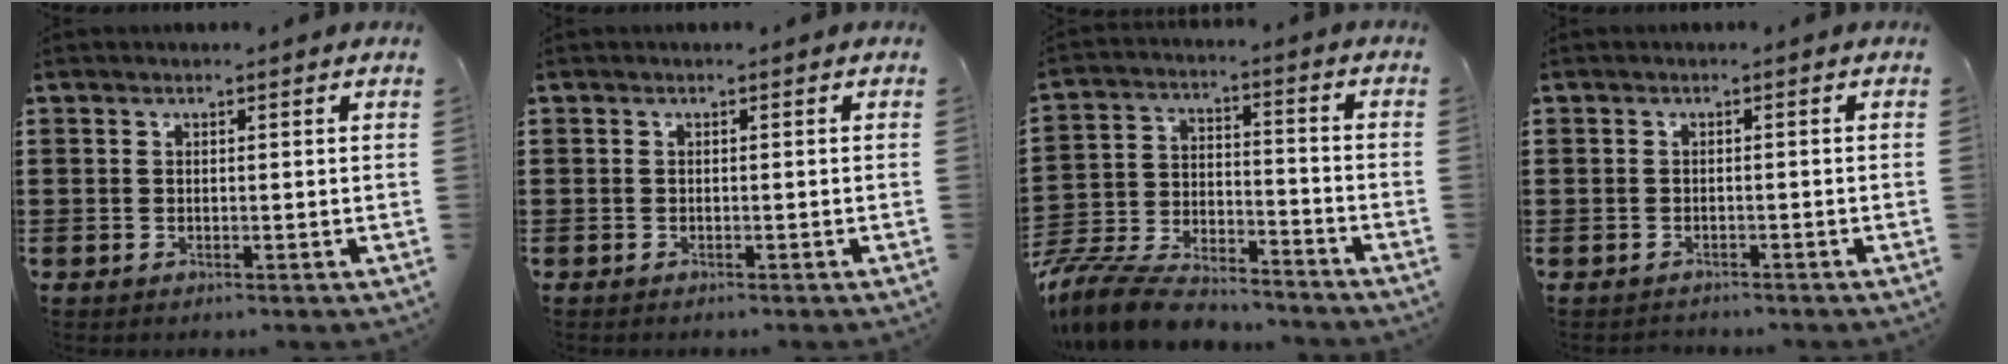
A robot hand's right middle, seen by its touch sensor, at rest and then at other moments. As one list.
[{"total": 0.0}, {"total": 9.9, "force": [-9.4, 1.9, 2.6], "torque": [-0.062, 0.015, -0.189]}, {"total": 1.0, "force": [-0.8, 0.5, -0.2], "torque": [0.003, 0.005, -0.020]}]